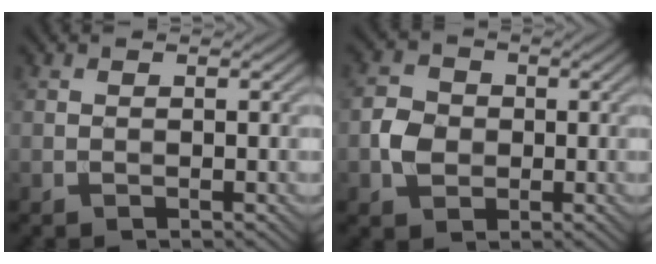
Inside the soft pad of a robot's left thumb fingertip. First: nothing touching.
{"total": 3.8, "force": [-0.7, 3.2, 1.8], "torque": [-0.041, 0.001, -0.019]}